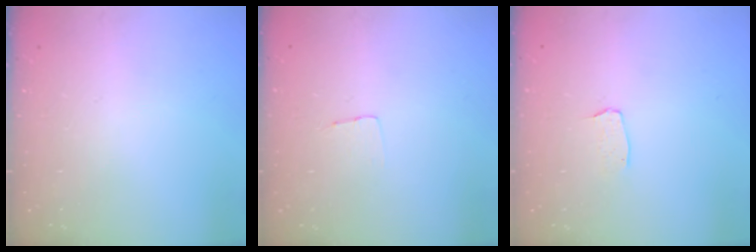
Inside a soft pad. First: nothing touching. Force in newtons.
{"total": 3.2, "press": 3.2, "slide": 0.2}
{"total": 3.0, "press": 3.0, "slide": 0.2}